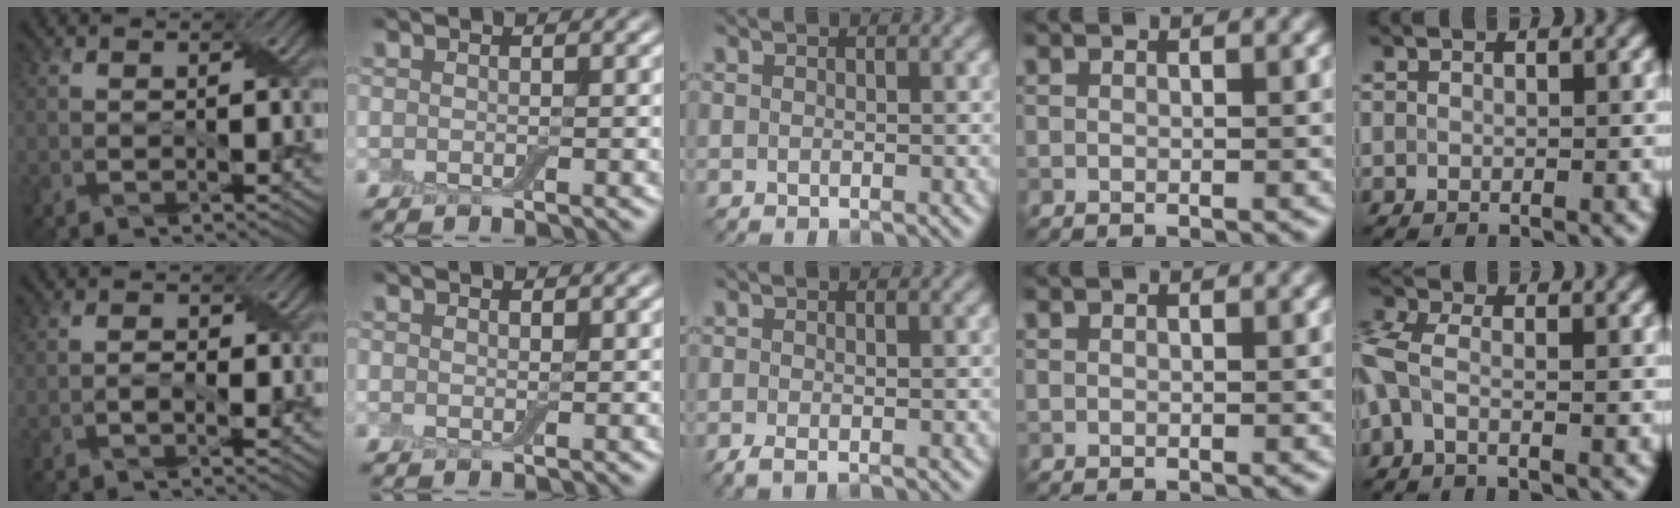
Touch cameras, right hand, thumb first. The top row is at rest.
{"thumb": {"total": 1.3, "force": [-0.5, 0.7, 1.0], "torque": [-0.021, 0.003, -0.009]}, "middle": {"total": 1.2, "force": [-0.8, 0.3, 0.9], "torque": [-0.028, -0.001, -0.020]}, "little": {"total": 3.0, "force": [-0.8, 1.3, 2.6], "torque": [-0.071, 0.002, -0.031]}}